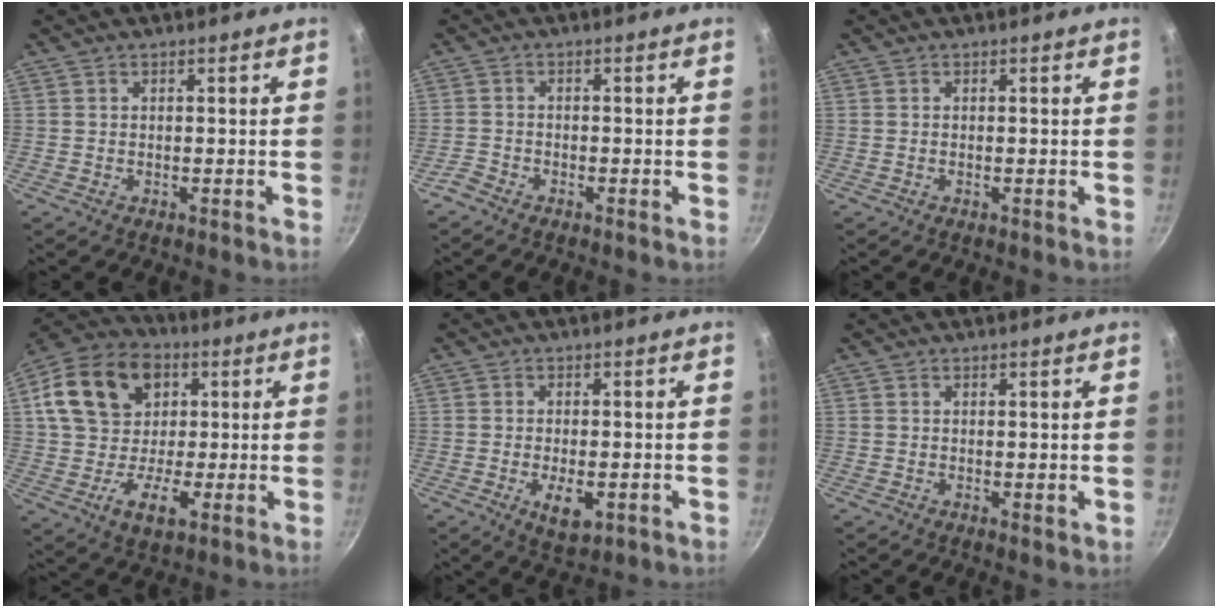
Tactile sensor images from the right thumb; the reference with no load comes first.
{"total": 2.0, "force": [-1.8, 0.8, 0.5], "torque": [-0.021, 0.014, -0.040]}
{"total": 0.0}
{"total": 20.3, "force": [4.4, 15.5, 12.3], "torque": [-0.198, 0.027, 0.071]}
{"total": 5.6, "force": [-1.5, 2.7, 4.7], "torque": [-0.070, -0.004, -0.017]}
{"total": 1.0, "force": [0.6, 0.4, 0.6], "torque": [-0.006, -0.012, 0.007]}